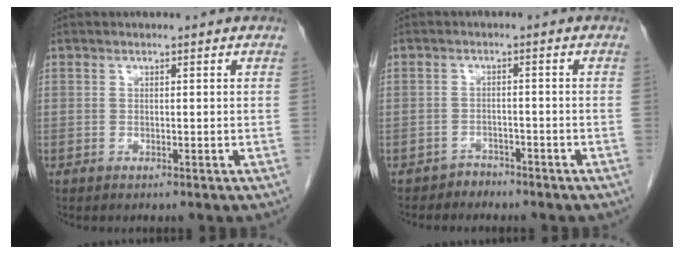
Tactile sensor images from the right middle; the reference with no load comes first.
{"total": 2.2, "force": [-1.8, 1.1, -0.4], "torque": [0.003, 0.006, -0.028]}